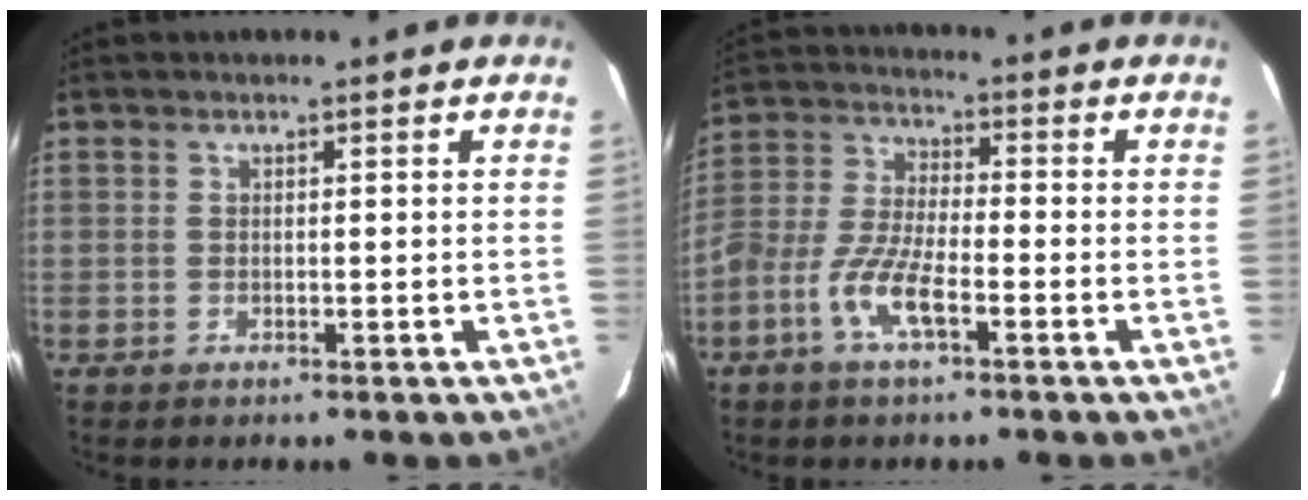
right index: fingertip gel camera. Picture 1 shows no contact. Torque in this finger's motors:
{"motor_torque": [0.33, -0.18, 0.22, 0.08]}